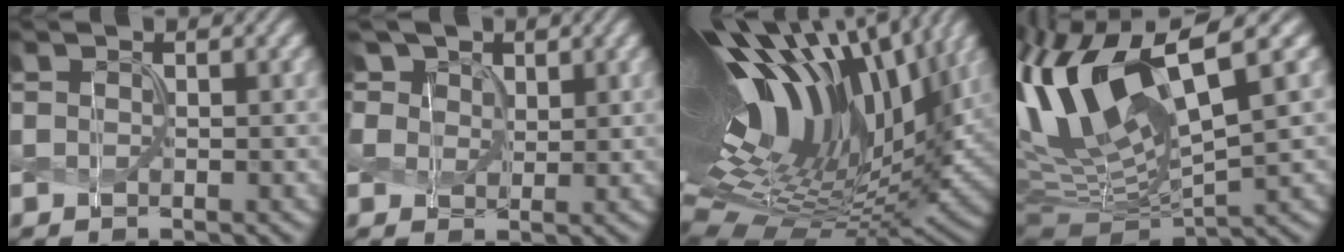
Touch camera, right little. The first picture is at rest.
{"total": 6.7, "force": [3.9, 4.5, 3.1], "torque": [-0.087, 0.010, 0.059]}
{"total": 18.9, "force": [5.5, 9.1, 15.6], "torque": [-0.264, 0.035, 0.091]}
{"total": 14.6, "force": [3.2, 5.1, 13.3], "torque": [-0.279, 0.018, 0.064]}